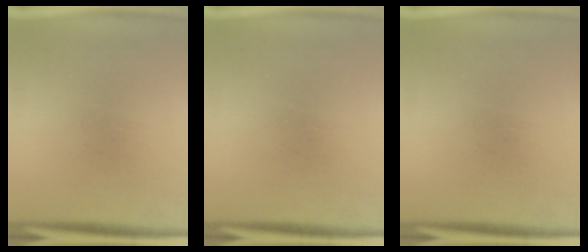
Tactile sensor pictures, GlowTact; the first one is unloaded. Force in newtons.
{"total": 0.0}
{"total": 0.0}